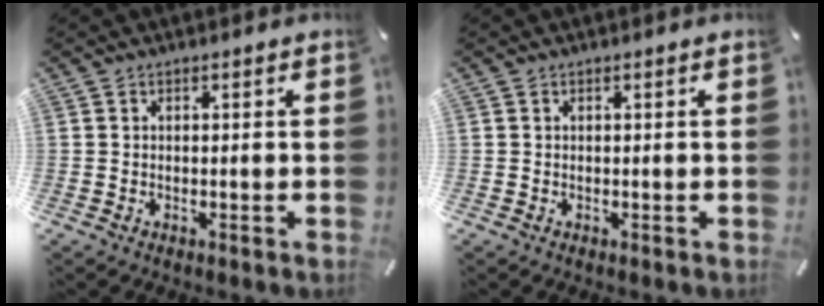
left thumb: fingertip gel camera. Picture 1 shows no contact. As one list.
[{"total": 0.0}]